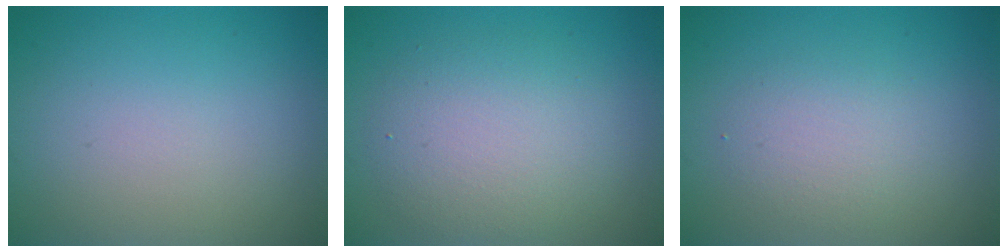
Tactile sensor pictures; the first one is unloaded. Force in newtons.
{"total": 4.8, "press": 4.8, "slide": 0.4}
{"total": 2.2, "press": 2.2, "slide": 0.2}